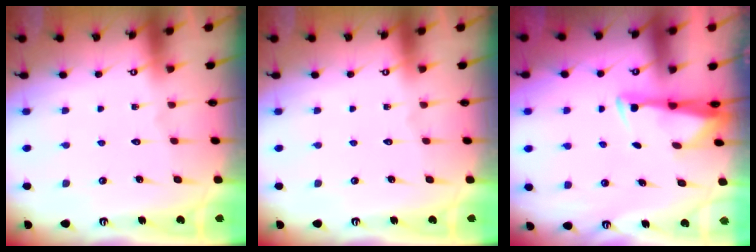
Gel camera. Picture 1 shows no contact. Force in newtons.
{"total": 0.0}
{"total": 3.3, "press": 3.2, "slide": 0.9}